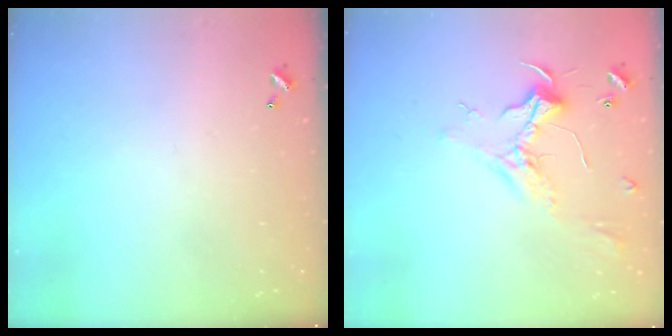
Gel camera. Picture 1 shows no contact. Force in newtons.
{"total": 2.5, "press": 2.3, "slide": 0.8}